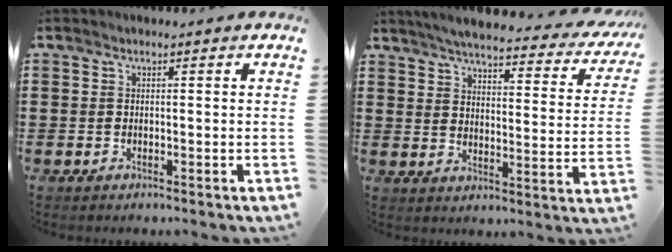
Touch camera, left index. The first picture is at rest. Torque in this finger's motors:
{"motor_torque": [1.60, -0.49, 0.76, 0.16]}